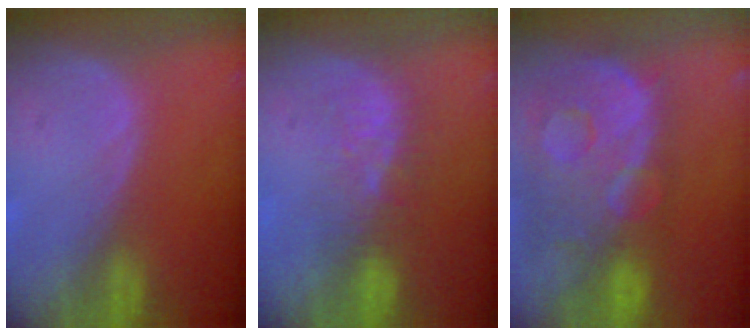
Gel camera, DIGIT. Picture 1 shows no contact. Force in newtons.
{"total": 5.3, "press": 4.8, "slide": 2.2}
{"total": 13.6, "press": 11.1, "slide": 8.0}